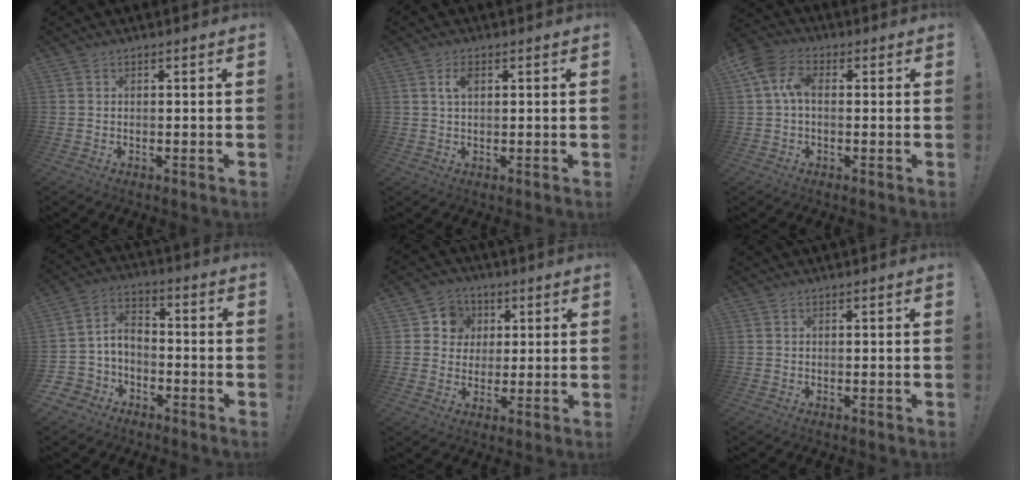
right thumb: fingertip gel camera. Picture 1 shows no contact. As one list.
[{"total": 3.2, "force": [1.1, 1.7, 2.5], "torque": [-0.052, 0.006, 0.018]}, {"total": 8.3, "force": [1.2, 5.3, 6.3], "torque": [-0.137, 0.009, 0.024]}, {"total": 6.2, "force": [-3.2, 5.0, 1.9], "torque": [-0.049, 0.018, -0.061]}, {"total": 7.8, "force": [1.5, 7.5, 1.8], "torque": [-0.024, 0.001, 0.031]}, {"total": 0.0}]